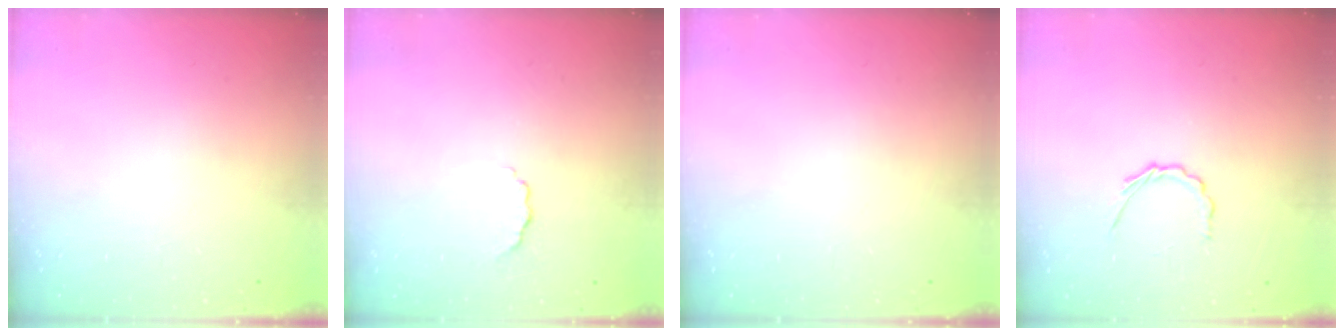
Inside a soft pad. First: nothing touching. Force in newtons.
{"total": 3.1, "press": 3.0, "slide": 0.9}
{"total": 0.0}
{"total": 2.4, "press": 2.3, "slide": 0.9}